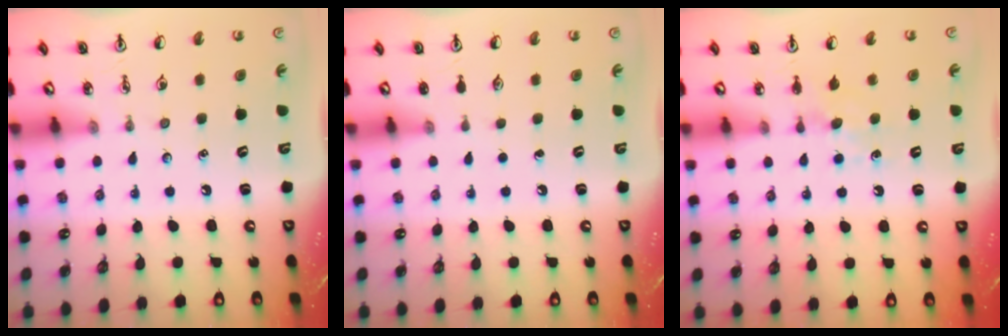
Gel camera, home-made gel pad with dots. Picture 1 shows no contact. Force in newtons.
{"total": 0.0}
{"total": 4.2, "press": 4.1, "slide": 0.6}